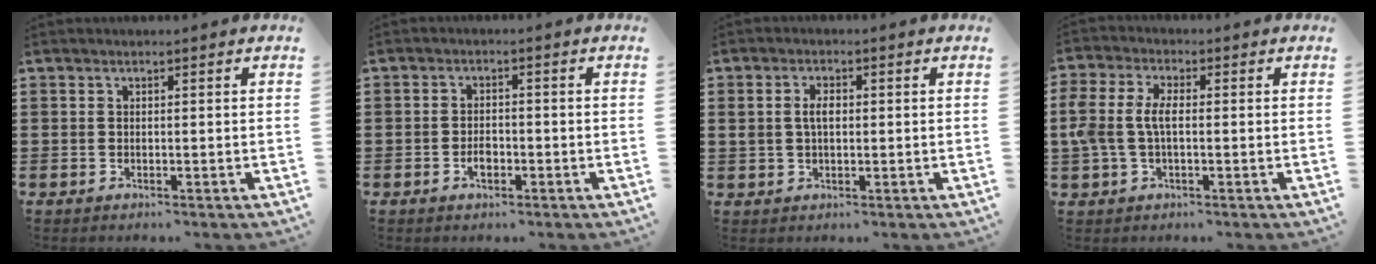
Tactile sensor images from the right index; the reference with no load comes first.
{"total": 2.4, "force": [-1.0, 1.3, 1.8], "torque": [-0.036, 0.002, -0.018]}
{"total": 2.9, "force": [0.4, 1.6, 2.4], "torque": [-0.049, 0.009, 0.006]}
{"total": 5.1, "force": [-0.2, 2.6, 4.4], "torque": [-0.113, -0.003, -0.012]}